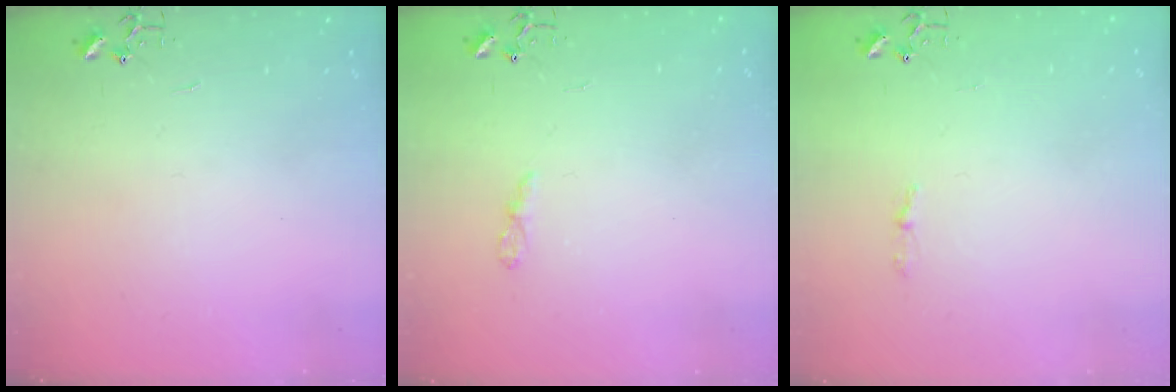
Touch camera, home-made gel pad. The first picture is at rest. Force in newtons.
{"total": 4.8, "press": 4.7, "slide": 0.6}
{"total": 3.7, "press": 3.7, "slide": 0.5}